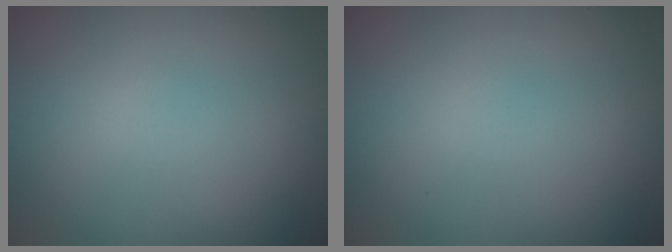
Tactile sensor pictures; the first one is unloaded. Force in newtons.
{"total": 0.0}